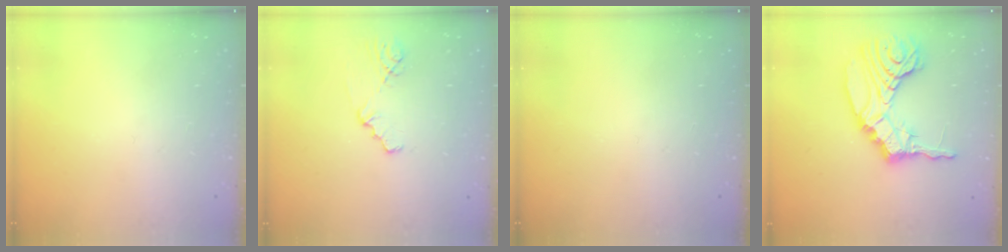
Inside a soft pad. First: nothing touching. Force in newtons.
{"total": 1.8, "press": 1.8, "slide": 0.3}
{"total": 0.0}
{"total": 16.2, "press": 16.1, "slide": 2.1}